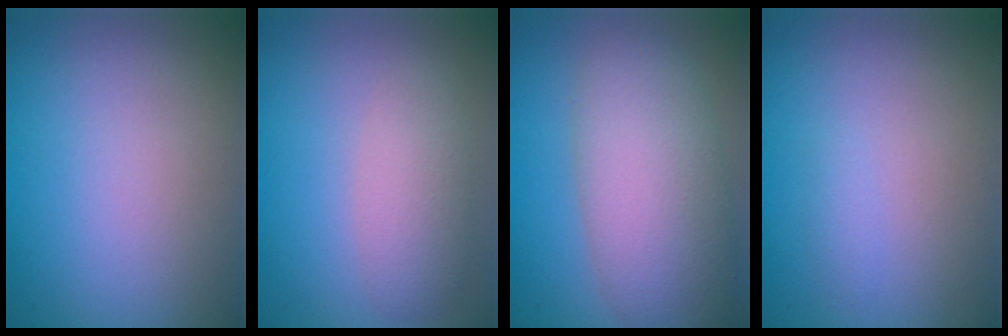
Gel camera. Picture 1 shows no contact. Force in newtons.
{"total": 3.0, "press": 3.0, "slide": 0.2}
{"total": 8.1, "press": 8.1, "slide": 0.6}
{"total": 0.6, "press": 0.6, "slide": 0.0}